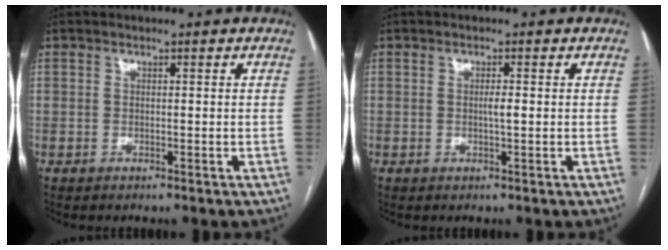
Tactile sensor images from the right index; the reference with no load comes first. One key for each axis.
{"total": 1.5, "fx": -0.1, "fy": 0.0, "fz": 1.5, "tx": -0.029, "ty": 0.000, "tz": 0.000}